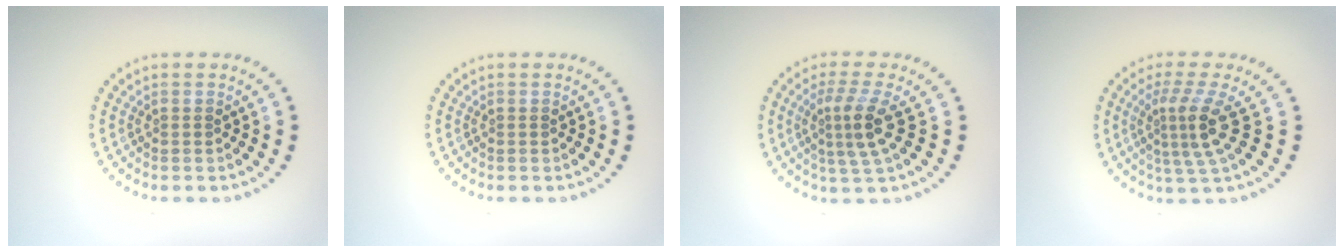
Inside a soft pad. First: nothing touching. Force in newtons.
{"total": 0.0}
{"total": 3.4, "press": 2.7, "slide": 2.1}
{"total": 3.8, "press": 2.6, "slide": 2.8}